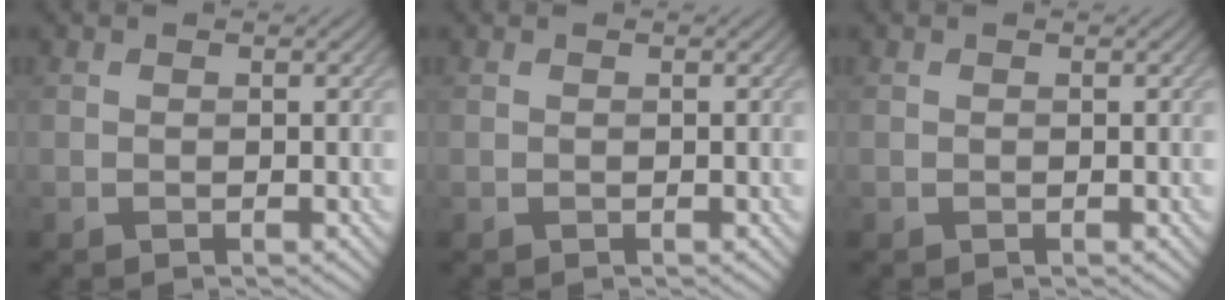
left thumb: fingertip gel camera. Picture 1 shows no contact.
{"total": 0.0}
{"total": 0.0}